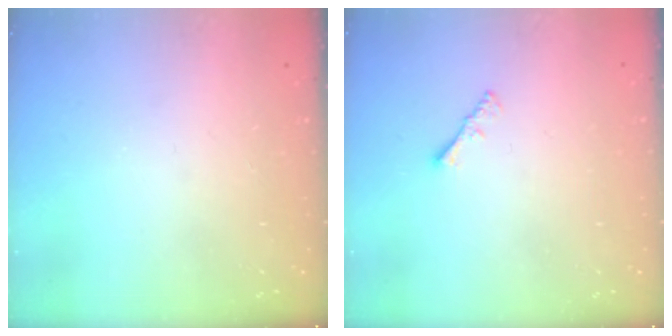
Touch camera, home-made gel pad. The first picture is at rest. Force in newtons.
{"total": 1.3, "press": 1.3, "slide": 0.4}